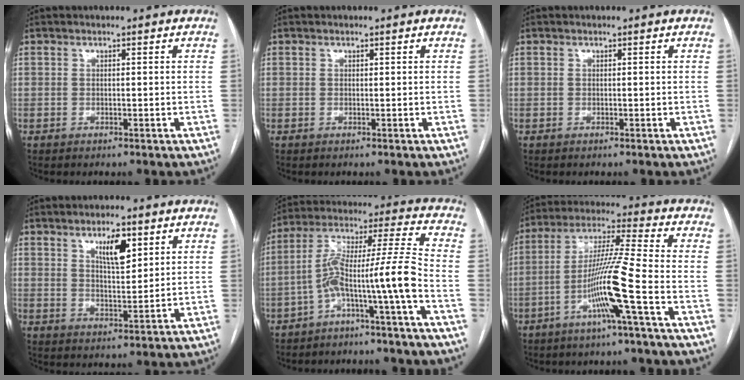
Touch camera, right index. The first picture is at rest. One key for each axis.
{"total": 0.0}
{"total": 0.0}
{"total": 5.8, "fx": 3.1, "fy": 1.7, "fz": 4.6, "tx": -0.079, "ty": -0.002, "tz": 0.055}
{"total": 10.4, "fx": -4.9, "fy": -1.1, "fz": 9.1, "tx": -0.164, "ty": 0.042, "tz": -0.086}
{"total": 11.2, "fx": -4.4, "fy": -1.8, "fz": 10.2, "tx": -0.195, "ty": 0.002, "tz": -0.087}